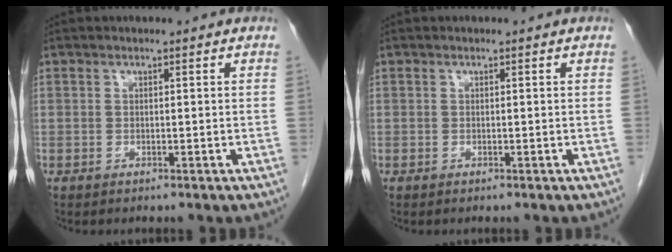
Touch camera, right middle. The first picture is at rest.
{"total": 0.0}